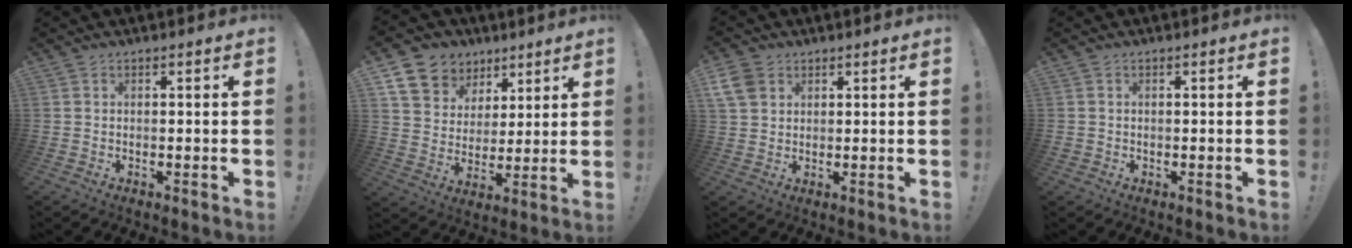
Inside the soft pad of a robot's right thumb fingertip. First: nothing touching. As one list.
[{"total": 11.8, "force": [7.0, 8.9, 3.4], "torque": [-0.055, -0.045, 0.140]}, {"total": 6.7, "force": [3.2, 5.0, 3.1], "torque": [-0.061, -0.006, 0.065]}, {"total": 1.0, "force": [-0.3, 0.9, 0.3], "torque": [-0.007, 0.003, -0.006]}]